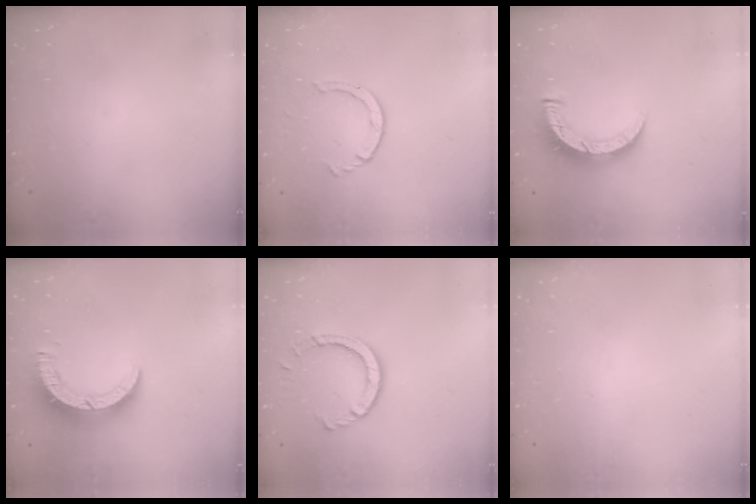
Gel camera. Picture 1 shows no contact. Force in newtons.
{"total": 2.3, "press": 2.3, "slide": 0.2}
{"total": 9.2, "press": 9.1, "slide": 0.6}
{"total": 9.3, "press": 9.3, "slide": 0.8}
{"total": 7.8, "press": 7.7, "slide": 0.7}
{"total": 2.4, "press": 2.4, "slide": 0.2}